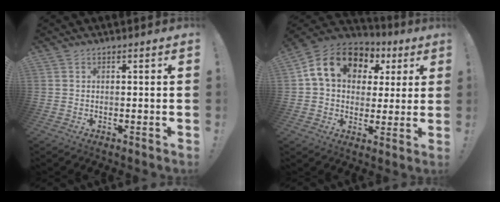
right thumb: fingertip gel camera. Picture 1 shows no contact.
{"total": 16.3, "force": [6.5, 11.8, 9.2], "torque": [-0.149, -0.013, 0.122]}